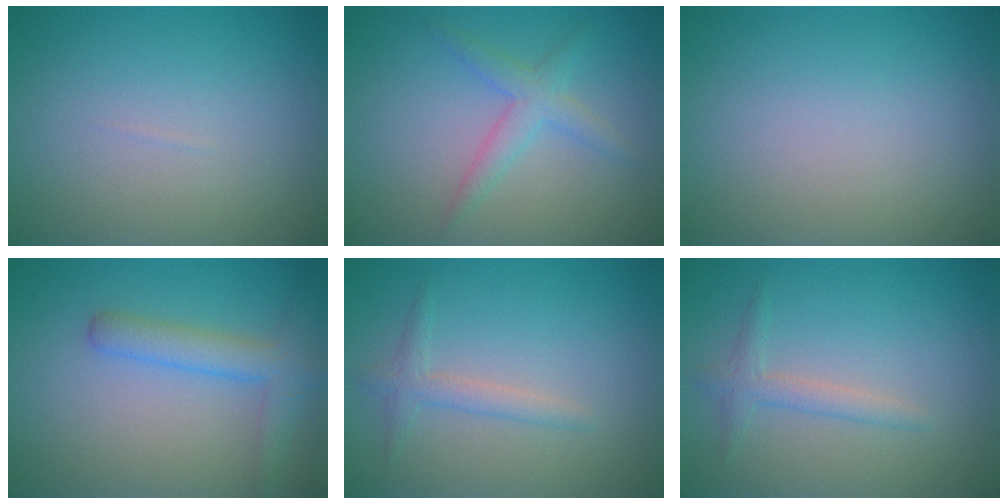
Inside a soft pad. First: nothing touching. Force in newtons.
{"total": 2.4, "press": 2.4, "slide": 0.1}
{"total": 0.0}
{"total": 3.3, "press": 3.3, "slide": 0.1}
{"total": 1.7, "press": 1.7, "slide": 0.1}
{"total": 1.7, "press": 1.7, "slide": 0.1}